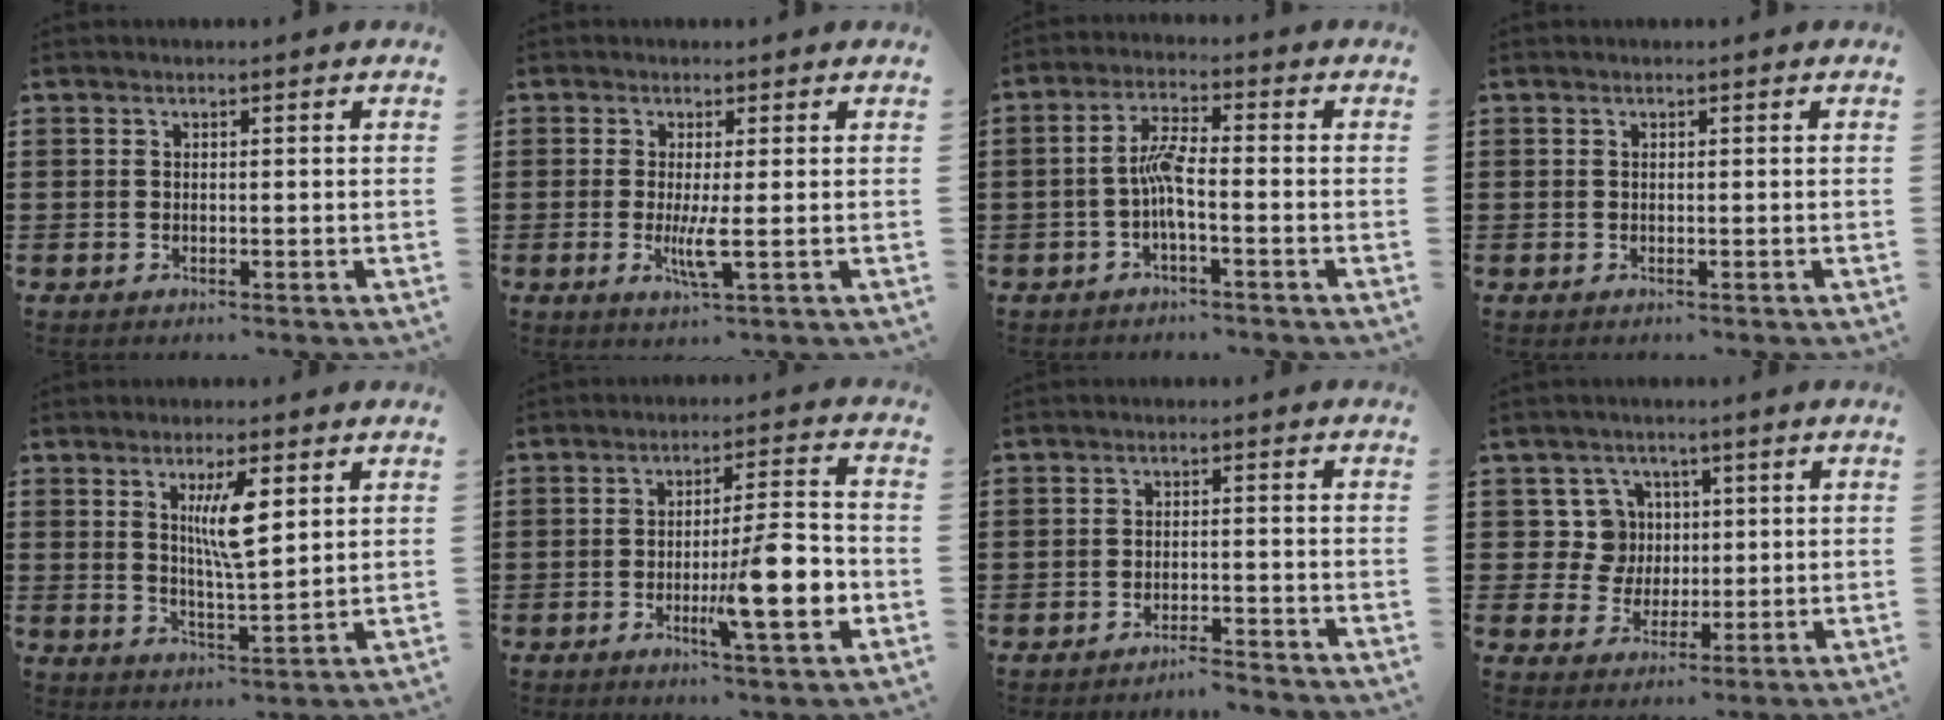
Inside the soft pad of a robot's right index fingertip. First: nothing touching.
{"total": 3.7, "force": [-0.6, 0.1, 3.7], "torque": [-0.065, -0.008, -0.011]}
{"total": 5.0, "force": [-1.3, 0.9, 4.7], "torque": [-0.102, -0.001, -0.030]}
{"total": 0.0}
{"total": 6.8, "force": [2.3, 1.2, 6.2], "torque": [-0.110, -0.005, 0.034]}
{"total": 11.0, "force": [-3.3, 1.9, 10.3], "torque": [-0.153, -0.005, -0.057]}
{"total": 2.3, "force": [-2.2, -0.3, 0.5], "torque": [-0.012, -0.002, -0.046]}
{"total": 6.0, "force": [1.3, 5.6, 1.6], "torque": [-0.051, 0.012, 0.025]}